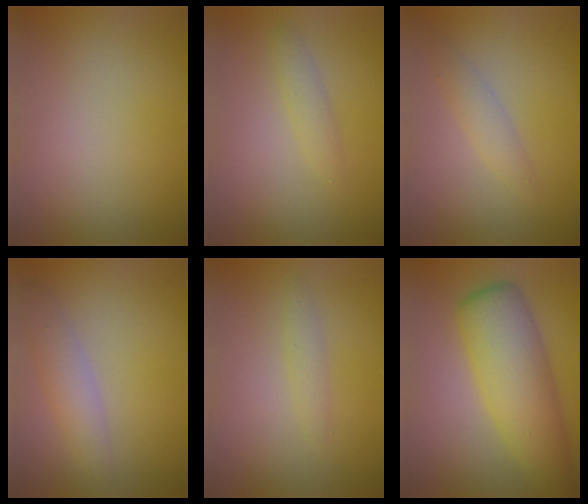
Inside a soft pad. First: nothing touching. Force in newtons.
{"total": 1.3, "press": 1.3, "slide": 0.0}
{"total": 1.7, "press": 1.7, "slide": 0.1}
{"total": 2.6, "press": 2.6, "slide": 0.2}
{"total": 1.1, "press": 1.1, "slide": 0.1}
{"total": 6.9, "press": 6.9, "slide": 0.1}